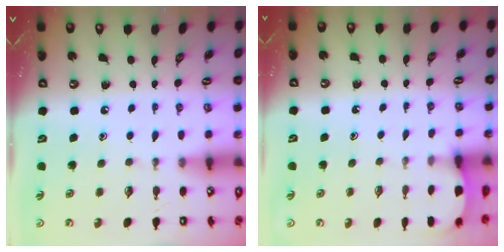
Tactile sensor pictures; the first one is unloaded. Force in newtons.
{"total": 1.3, "press": 1.3, "slide": 0.1}